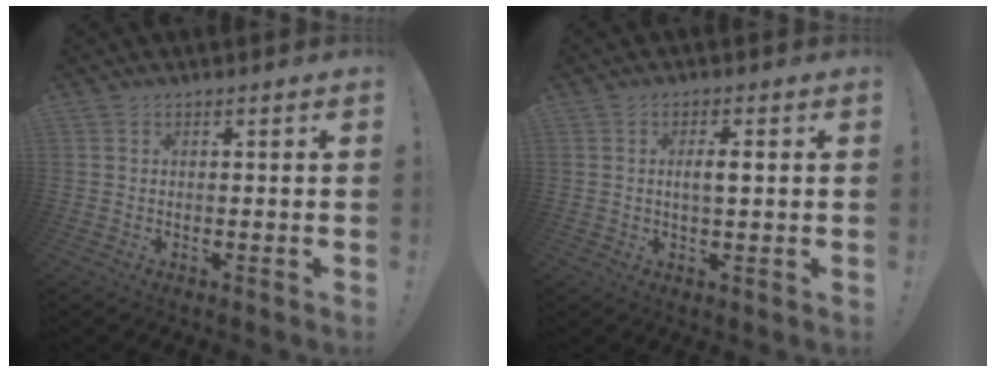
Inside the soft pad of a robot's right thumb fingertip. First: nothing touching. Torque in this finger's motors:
{"motor_torque": [0.05, 0.09, 0.69, -0.11, 0.05]}